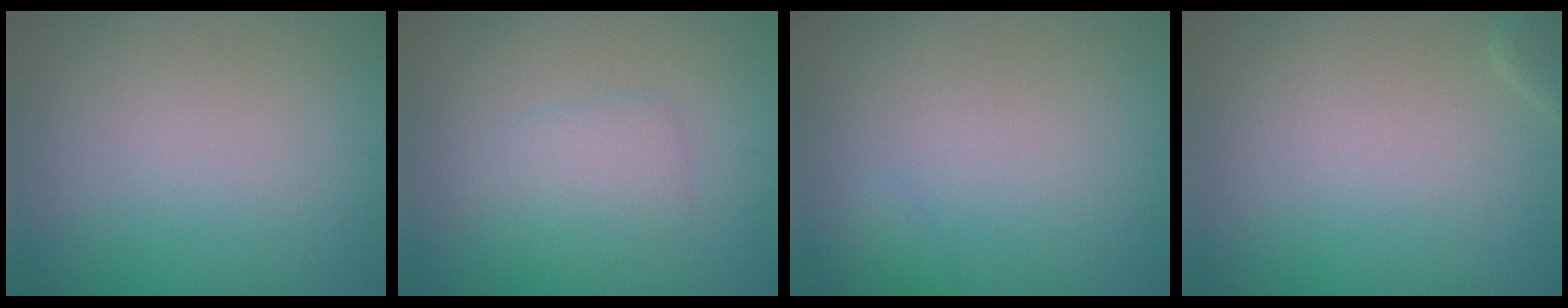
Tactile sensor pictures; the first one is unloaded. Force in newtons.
{"total": 2.3, "press": 2.3, "slide": 0.0}
{"total": 0.5, "press": 0.5, "slide": 0.0}
{"total": 1.2, "press": 1.2, "slide": 0.2}